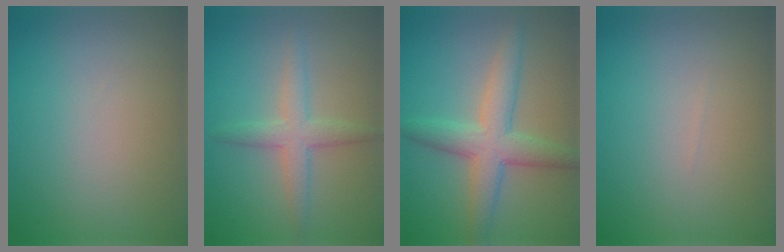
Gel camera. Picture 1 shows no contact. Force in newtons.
{"total": 3.1, "press": 3.1, "slide": 0.0}
{"total": 5.2, "press": 5.2, "slide": 0.1}
{"total": 0.0}